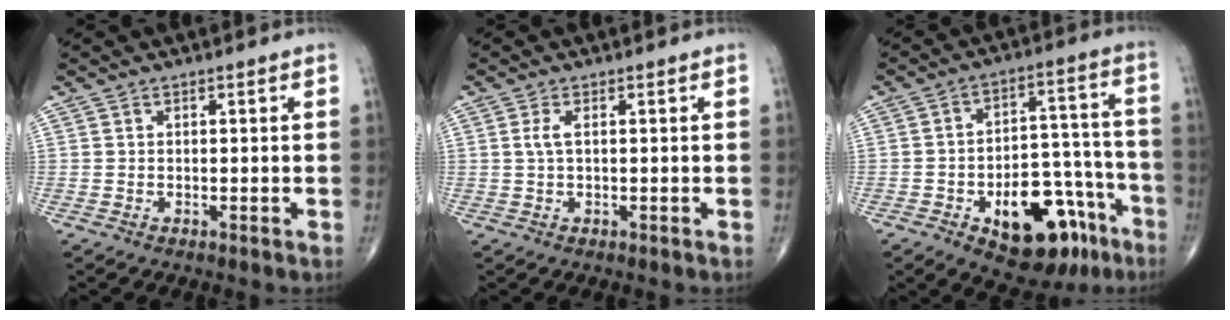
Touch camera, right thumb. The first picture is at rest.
{"total": 1.9, "force": [0.4, 0.6, 1.8], "torque": [-0.050, 0.008, 0.012]}
{"total": 18.8, "force": [-9.3, 9.9, 13.0], "torque": [-0.142, 0.075, -0.123]}